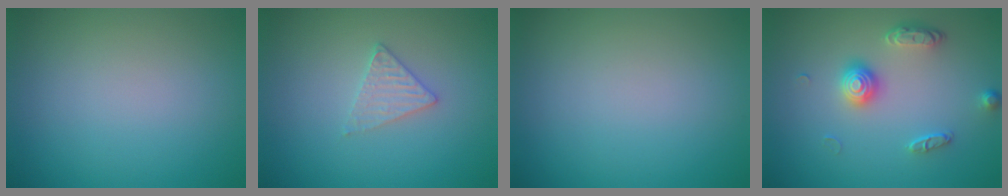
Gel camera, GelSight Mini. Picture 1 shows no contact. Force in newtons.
{"total": 1.8, "press": 1.8, "slide": 0.3}
{"total": 0.0}
{"total": 2.6, "press": 2.2, "slide": 1.5}